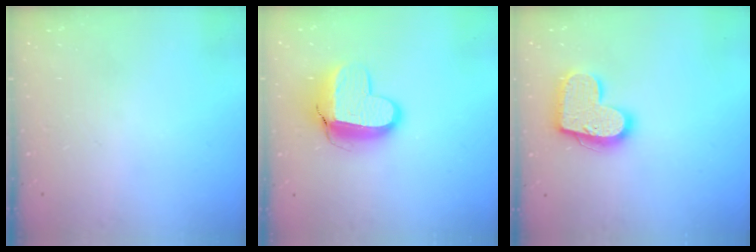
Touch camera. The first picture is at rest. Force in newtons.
{"total": 11.8, "press": 11.8, "slide": 1.2}
{"total": 16.4, "press": 16.4, "slide": 1.0}